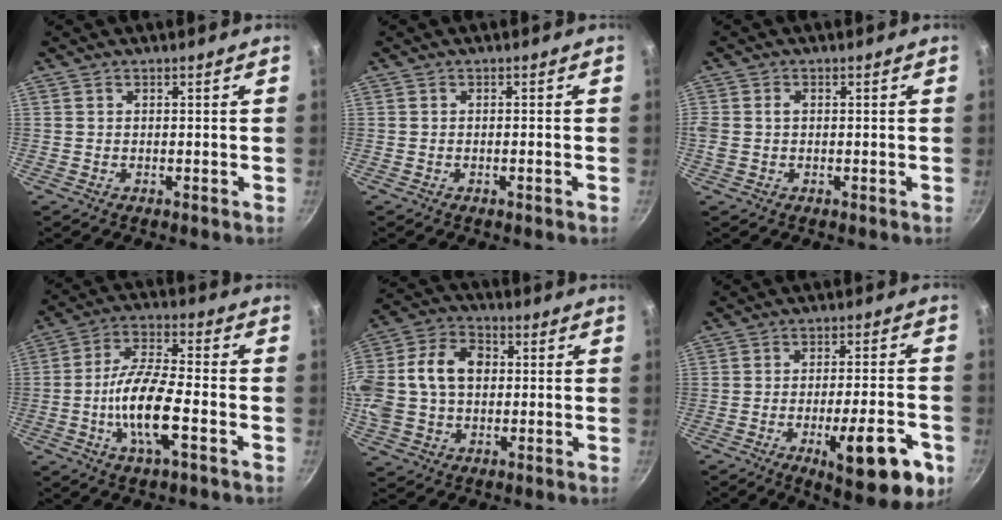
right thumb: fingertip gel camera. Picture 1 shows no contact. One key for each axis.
{"total": 0.8, "fx": -0.4, "fy": 0.0, "fz": 0.7, "tx": -0.018, "ty": 0.004, "tz": -0.007}
{"total": 2.0, "fx": 0.1, "fy": 1.5, "fz": 1.4, "tx": -0.028, "ty": 0.005, "tz": -0.001}
{"total": 12.7, "fx": -3.8, "fy": 4.0, "fz": 11.4, "tx": -0.213, "ty": 0.026, "tz": -0.079}
{"total": 18.2, "fx": 1.7, "fy": 13.3, "fz": 12.3, "tx": -0.244, "ty": 0.034, "tz": 0.020}
{"total": 16.2, "fx": -6.4, "fy": 4.8, "fz": 14.1, "tx": -0.165, "ty": 0.018, "tz": -0.082}